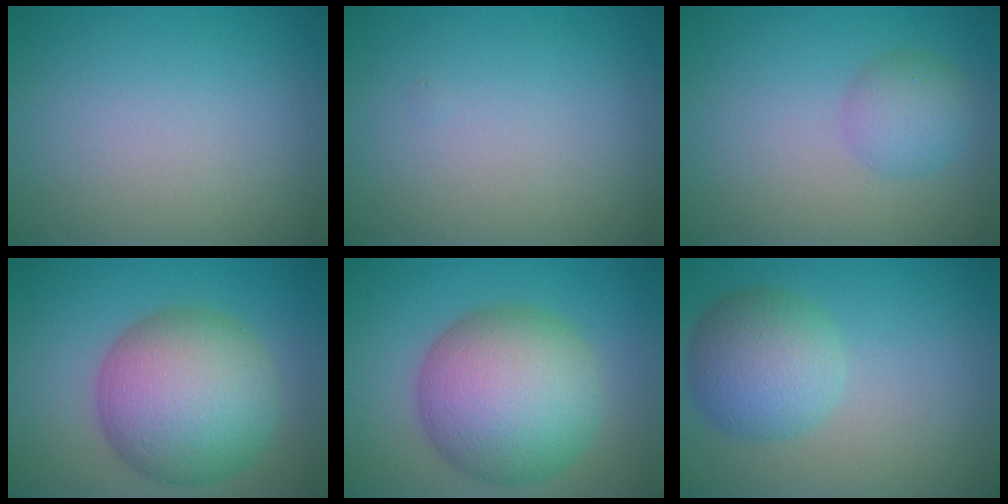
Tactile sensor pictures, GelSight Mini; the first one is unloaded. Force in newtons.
{"total": 0.0}
{"total": 2.8, "press": 2.8, "slide": 0.0}
{"total": 11.0, "press": 11.0, "slide": 0.3}
{"total": 11.5, "press": 11.5, "slide": 0.3}
{"total": 5.5, "press": 5.5, "slide": 0.2}